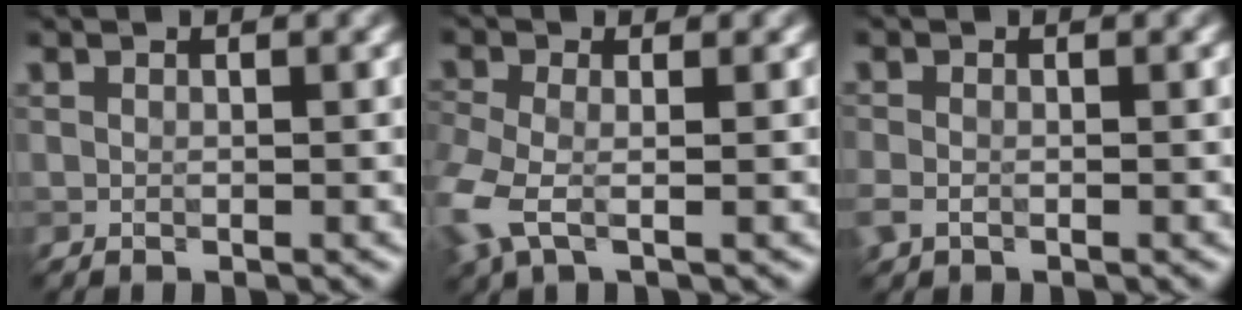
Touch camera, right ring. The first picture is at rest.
{"total": 3.6, "force": [-2.6, 1.0, 2.3], "torque": [-0.108, -0.021, -0.016]}
{"total": 1.7, "force": [-1.5, -0.7, -0.4], "torque": [-0.021, -0.014, 0.009]}